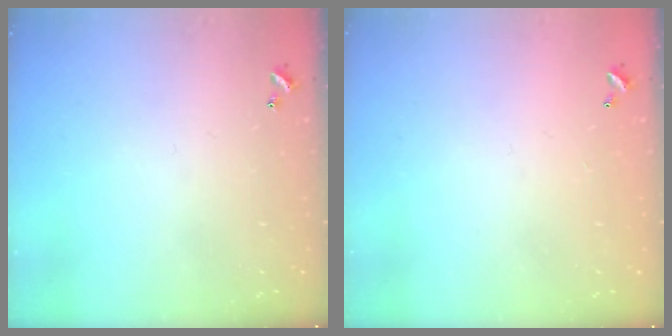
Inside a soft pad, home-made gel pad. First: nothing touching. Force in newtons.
{"total": 2.8, "press": 2.8, "slide": 0.1}